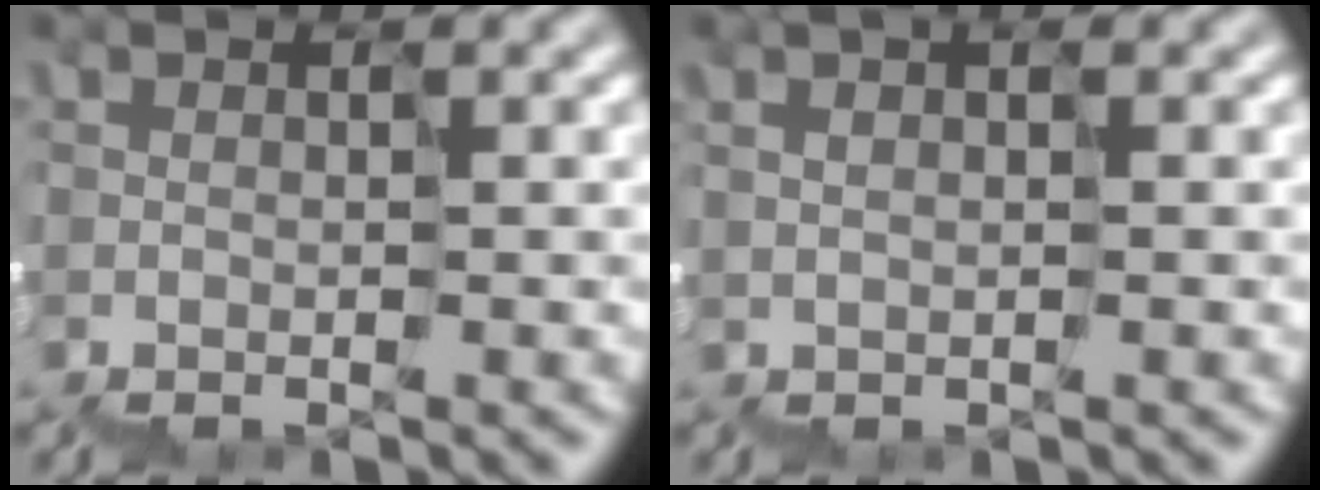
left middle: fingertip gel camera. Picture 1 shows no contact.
{"total": 1.2, "force": [0.9, 0.3, 0.7], "torque": [-0.014, 0.020, 0.021]}